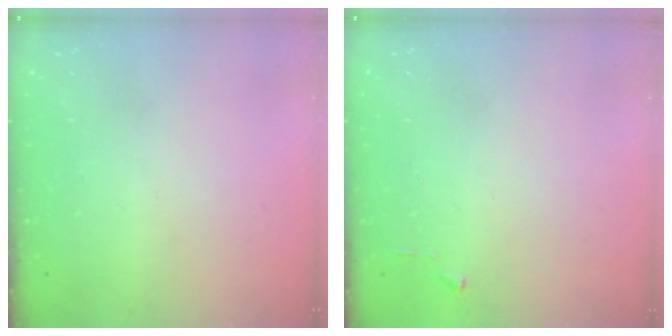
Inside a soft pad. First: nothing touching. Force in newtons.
{"total": 3.0, "press": 2.9, "slide": 0.4}